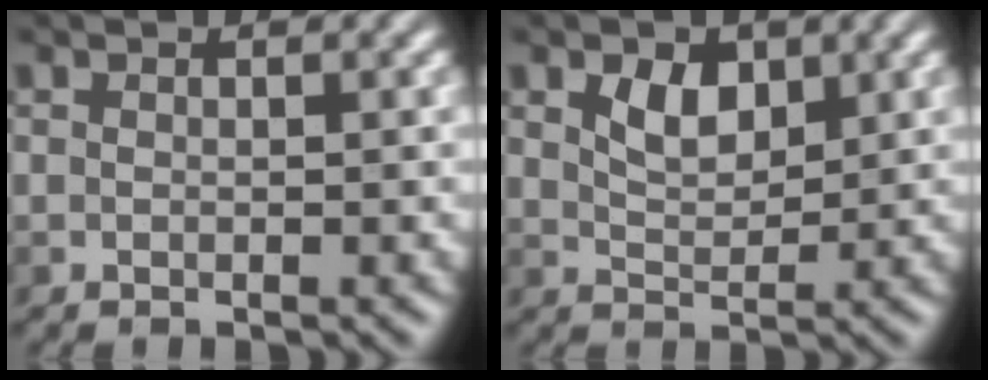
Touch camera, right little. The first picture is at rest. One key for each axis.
{"total": 2.7, "fx": 1.3, "fy": 1.7, "fz": 1.7, "tx": -0.033, "ty": 0.000, "tz": 0.024}